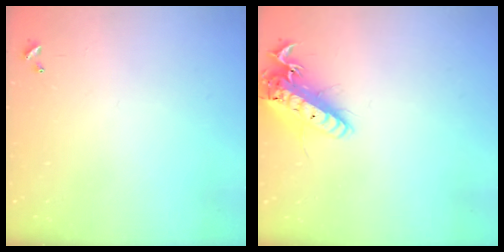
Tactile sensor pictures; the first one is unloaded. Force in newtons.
{"total": 18.2, "press": 18.0, "slide": 3.0}